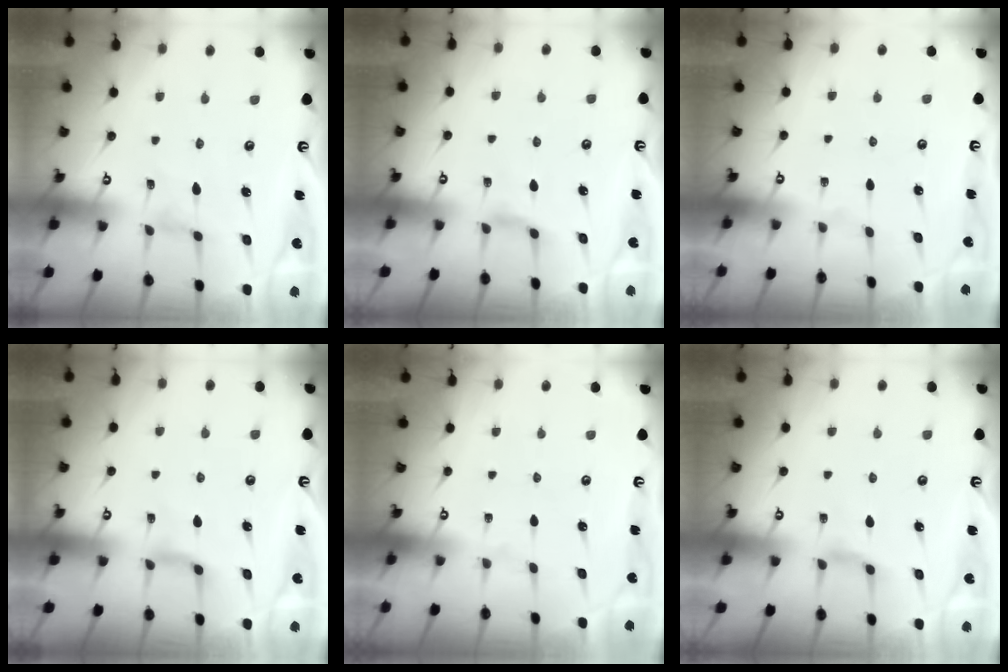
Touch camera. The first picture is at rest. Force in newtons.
{"total": 3.0, "press": 3.0, "slide": 0.6}
{"total": 0.0}
{"total": 4.4, "press": 4.4, "slide": 0.6}
{"total": 0.0}
{"total": 3.0, "press": 3.0, "slide": 0.6}